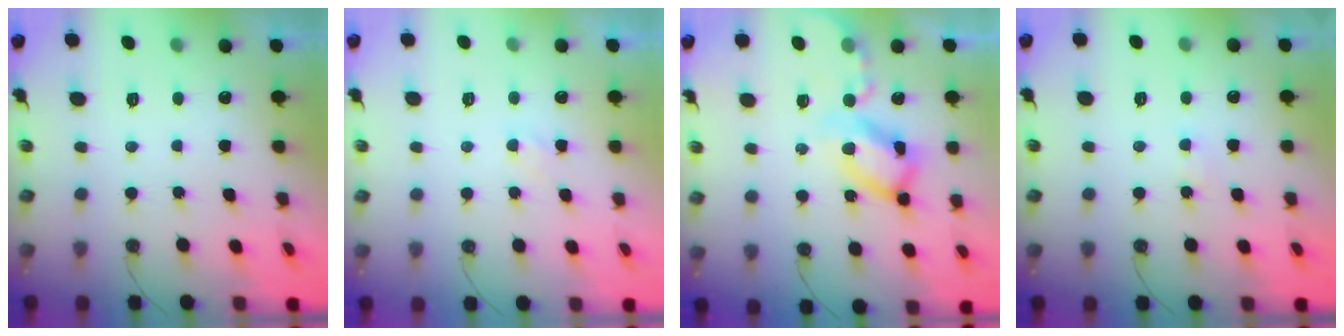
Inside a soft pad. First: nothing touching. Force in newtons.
{"total": 2.7, "press": 2.6, "slide": 0.4}
{"total": 13.7, "press": 13.7, "slide": 1.3}
{"total": 2.4, "press": 2.3, "slide": 0.4}